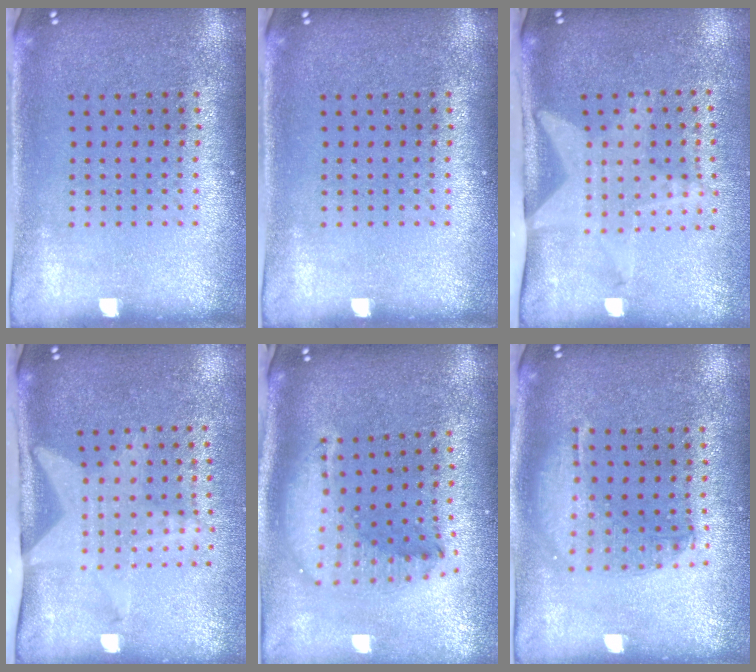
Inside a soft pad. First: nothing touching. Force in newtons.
{"total": 0.0}
{"total": 2.1, "press": 1.5, "slide": 1.4}
{"total": 2.0, "press": 1.5, "slide": 1.3}
{"total": 1.9, "press": 1.5, "slide": 1.1}
{"total": 1.3, "press": 1.3, "slide": 0.4}